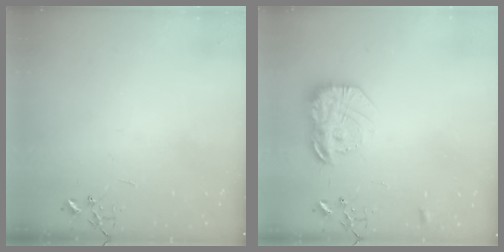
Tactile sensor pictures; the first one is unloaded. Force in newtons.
{"total": 18.3, "press": 18.2, "slide": 1.3}